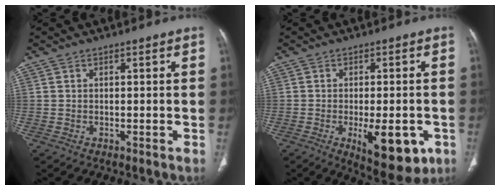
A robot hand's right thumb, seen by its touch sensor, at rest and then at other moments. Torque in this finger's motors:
{"motor_torque": [0.87, 1.14, -0.08, 0.04, 0.24]}